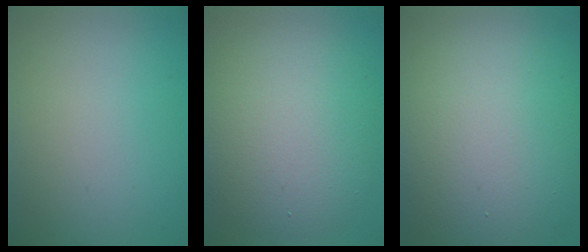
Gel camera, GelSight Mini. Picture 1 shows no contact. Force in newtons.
{"total": 9.1, "press": 9.1, "slide": 0.3}
{"total": 15.3, "press": 15.3, "slide": 1.2}